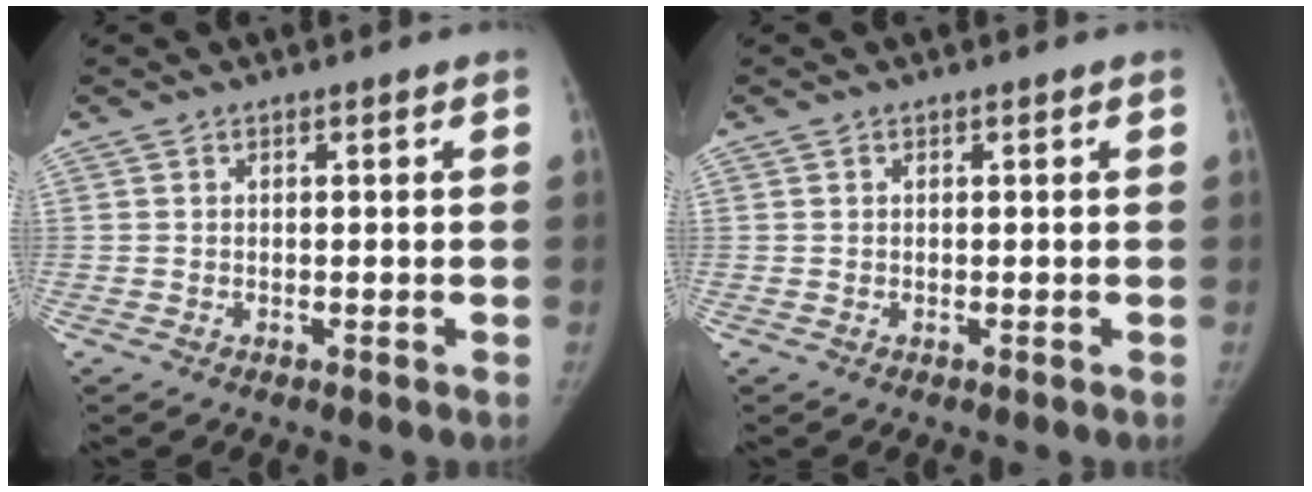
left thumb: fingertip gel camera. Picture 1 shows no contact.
{"total": 0.0}